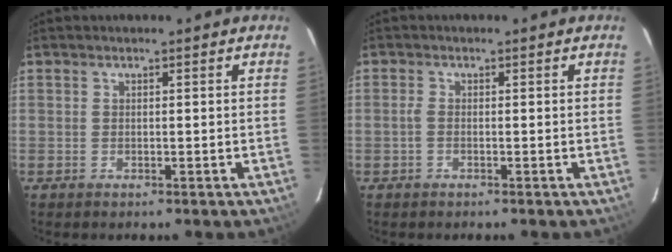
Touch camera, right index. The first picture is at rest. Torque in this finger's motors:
{"motor_torque": [0.08, 0.04, 0.21, 0.03]}